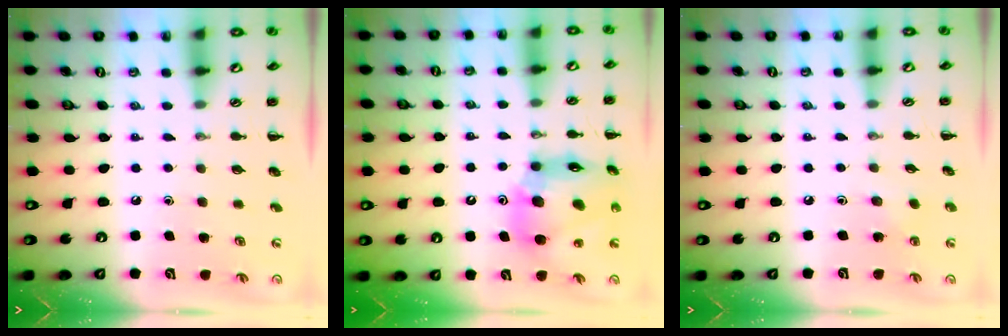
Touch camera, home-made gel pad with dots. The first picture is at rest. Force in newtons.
{"total": 16.3, "press": 15.5, "slide": 5.0}
{"total": 2.3, "press": 2.2, "slide": 0.8}